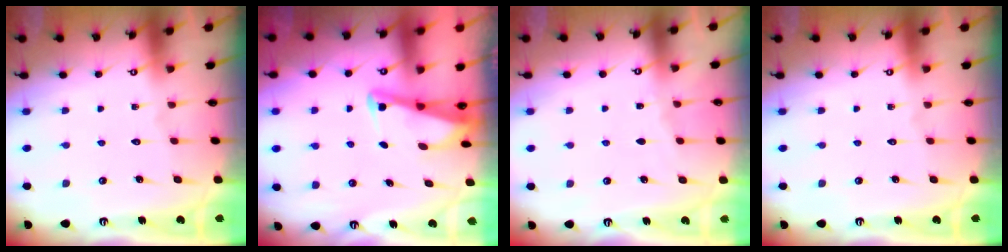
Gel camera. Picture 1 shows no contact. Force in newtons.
{"total": 2.8, "press": 2.8, "slide": 0.3}
{"total": 1.9, "press": 1.9, "slide": 0.4}
{"total": 0.0}